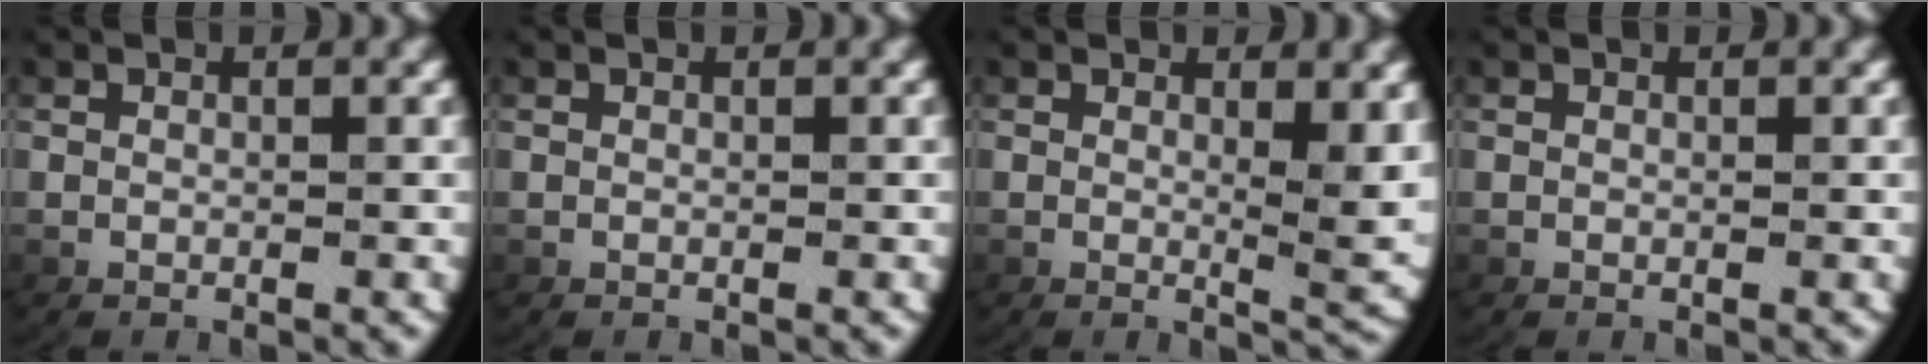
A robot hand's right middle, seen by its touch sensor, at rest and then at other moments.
{"total": 0.0}
{"total": 2.9, "force": [0.7, 0.3, 2.8], "torque": [-0.040, -0.020, 0.016]}
{"total": 0.0}